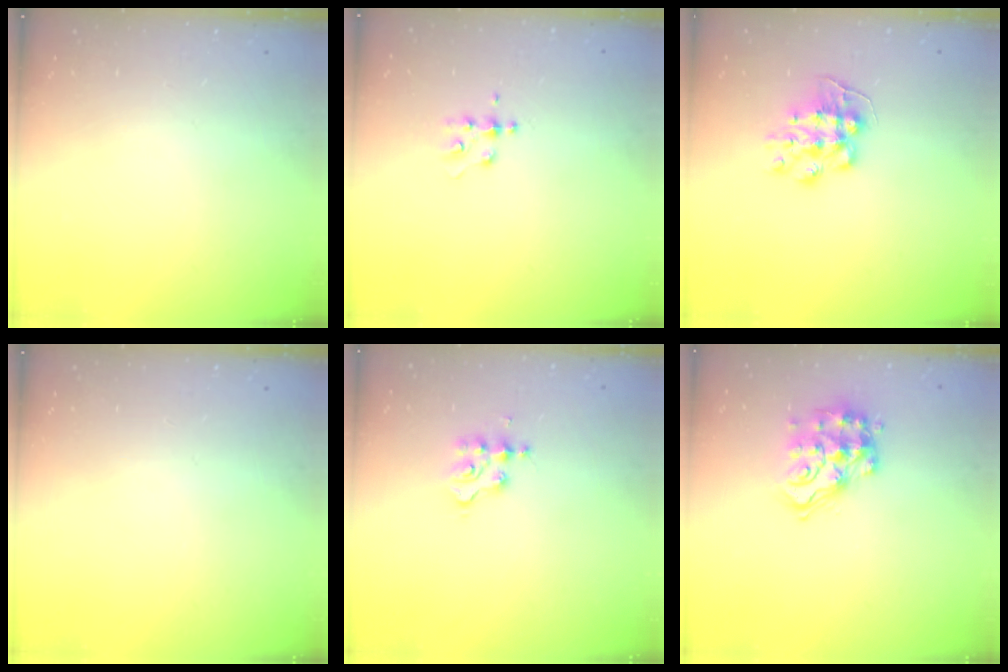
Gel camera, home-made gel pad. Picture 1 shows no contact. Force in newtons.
{"total": 4.3, "press": 4.3, "slide": 0.5}
{"total": 9.5, "press": 9.5, "slide": 0.4}
{"total": 0.0}
{"total": 2.7, "press": 2.6, "slide": 0.3}
{"total": 15.4, "press": 15.4, "slide": 0.9}